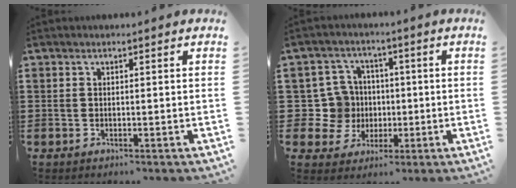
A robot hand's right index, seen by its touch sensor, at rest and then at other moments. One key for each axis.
{"total": 8.3, "fx": 0.2, "fy": 7.9, "fz": 2.3, "tx": -0.098, "ty": 0.013, "tz": 0.008}